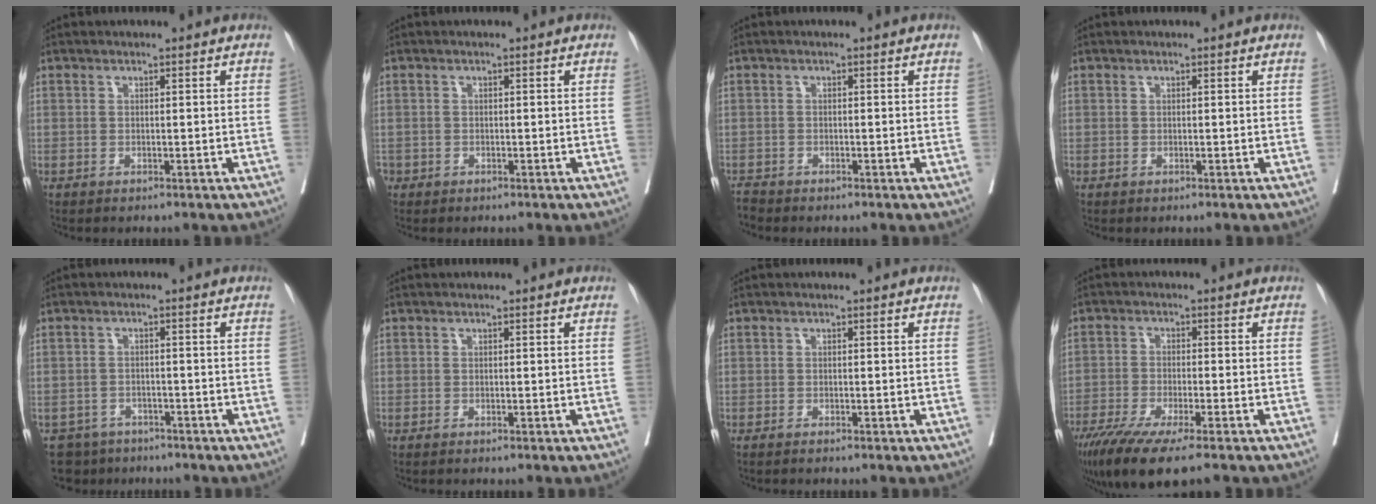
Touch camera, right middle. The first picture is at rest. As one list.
[{"total": 0.9, "force": [-0.5, 0.8, 0.1], "torque": [-0.008, 0.002, -0.008]}, {"total": 1.3, "force": [-1.3, 0.2, 0.0], "torque": [-0.006, -0.007, -0.025]}, {"total": 0.0}, {"total": 4.5, "force": [-3.6, 2.7, -0.5], "torque": [0.011, 0.004, -0.057]}, {"total": 0.0}, {"total": 1.1, "force": [-0.9, -0.1, 0.5], "torque": [-0.009, -0.002, -0.013]}, {"total": 10.7, "force": [-7.8, 0.9, 7.3], "torque": [-0.116, -0.025, -0.128]}]